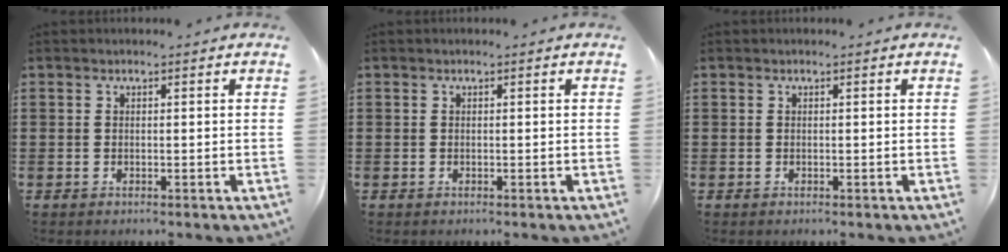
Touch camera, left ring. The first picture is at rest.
{"total": 0.0}
{"total": 0.0}